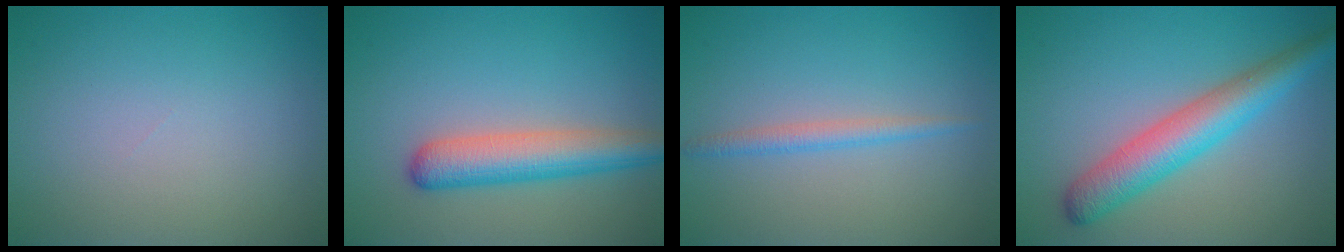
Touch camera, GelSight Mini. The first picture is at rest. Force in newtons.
{"total": 4.9, "press": 4.9, "slide": 0.2}
{"total": 1.6, "press": 1.6, "slide": 0.1}
{"total": 5.5, "press": 5.5, "slide": 0.3}